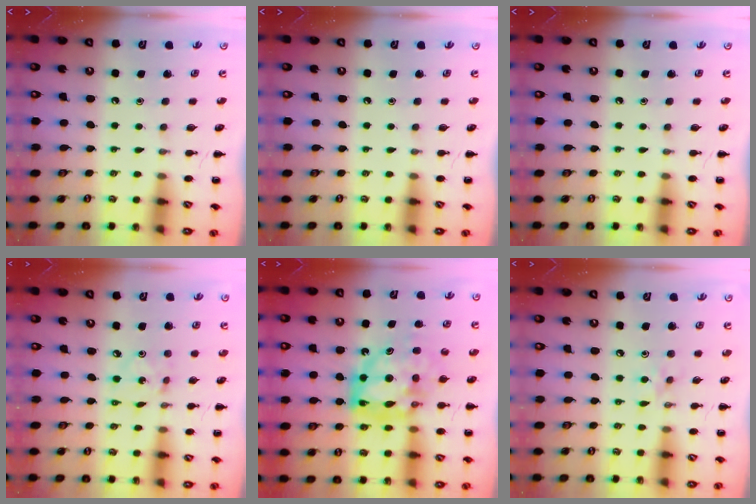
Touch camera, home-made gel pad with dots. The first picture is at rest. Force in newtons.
{"total": 0.0}
{"total": 0.0}
{"total": 2.2, "press": 2.2, "slide": 0.4}
{"total": 13.3, "press": 12.7, "slide": 3.7}
{"total": 3.7, "press": 3.5, "slide": 1.3}